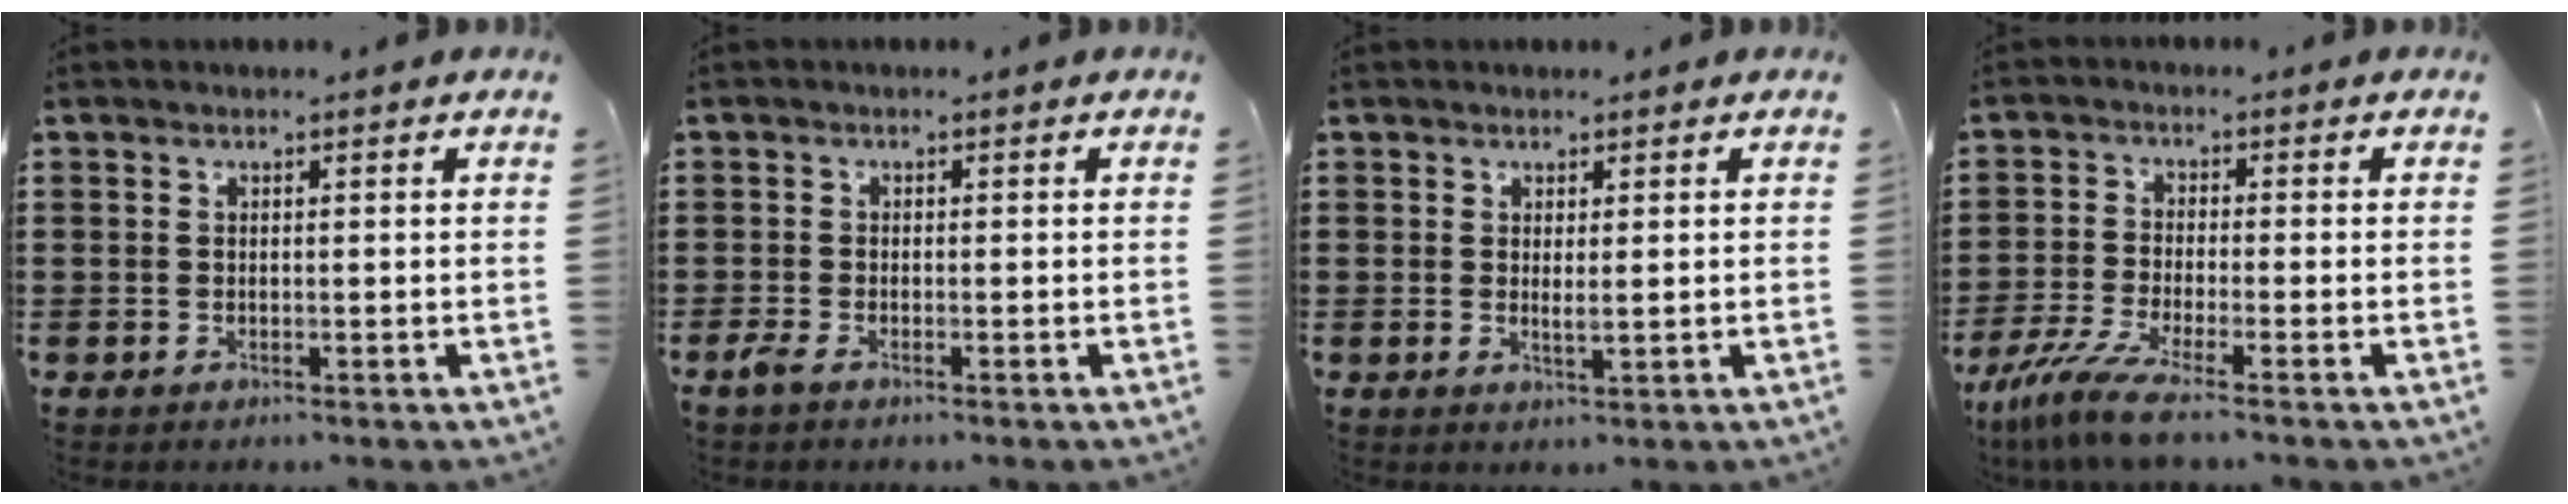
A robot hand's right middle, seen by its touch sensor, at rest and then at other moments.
{"total": 1.4, "force": [-0.9, 0.3, 1.0], "torque": [-0.034, -0.008, -0.022]}
{"total": 1.5, "force": [0.7, 0.2, 1.3], "torque": [-0.019, -0.003, 0.010]}
{"total": 6.1, "force": [-4.5, 0.3, 4.1], "torque": [-0.111, -0.027, -0.092]}